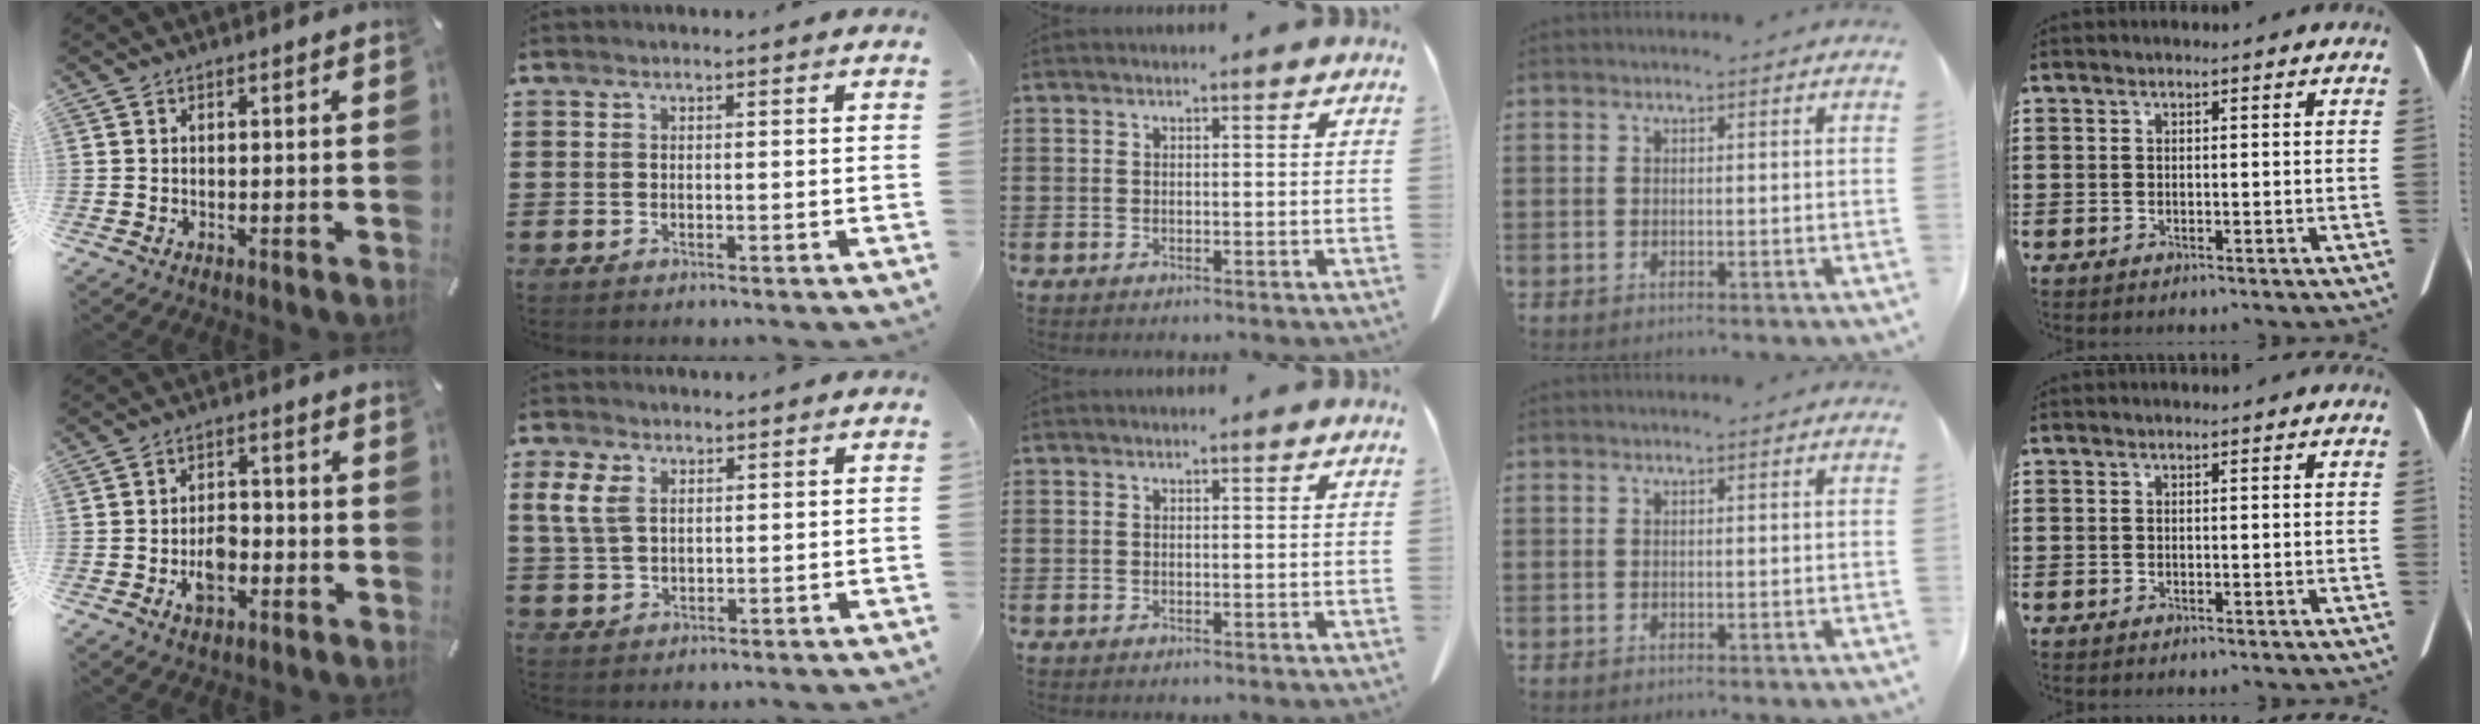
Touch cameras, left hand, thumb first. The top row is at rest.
{"thumb": {"total": 6.3, "force": [-2.3, 4.0, 4.3], "torque": [-0.076, 0.009, -0.043]}, "index": {"total": 4.6, "force": [1.8, 3.1, 2.9], "torque": [-0.076, 0.009, 0.029]}}